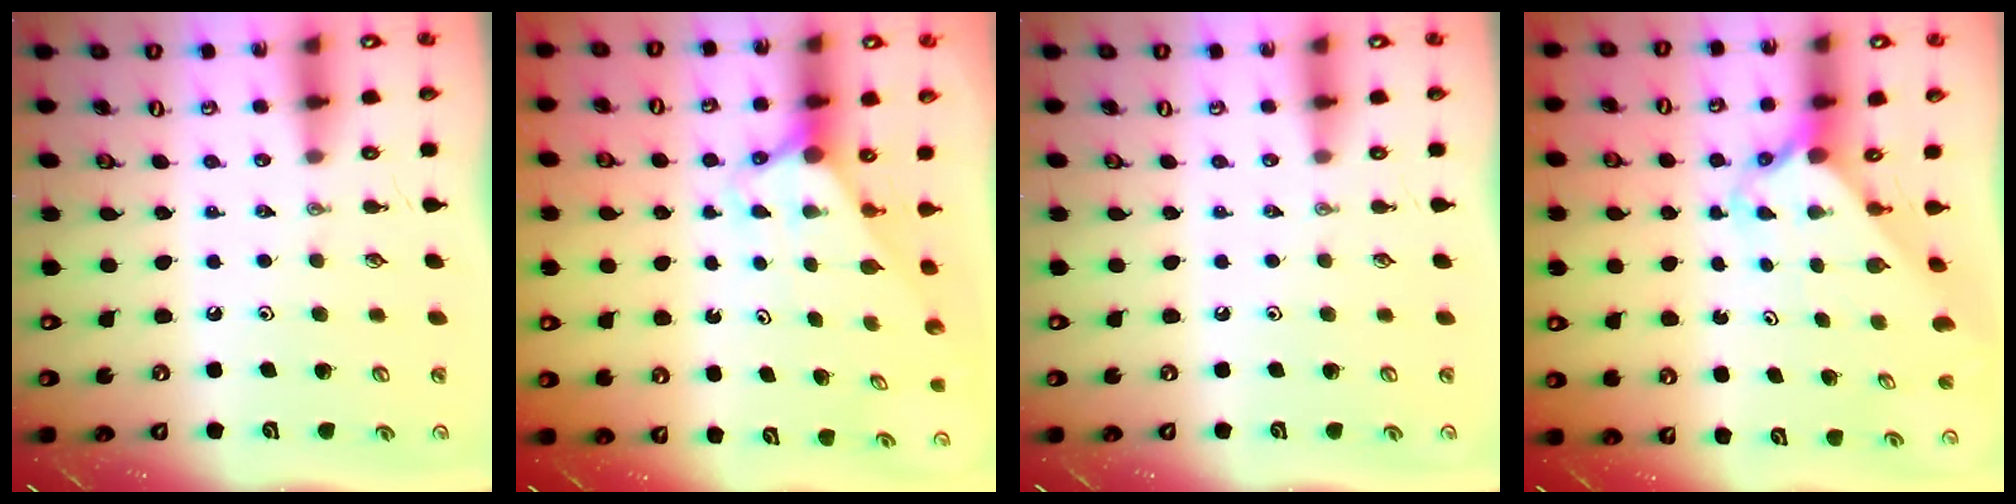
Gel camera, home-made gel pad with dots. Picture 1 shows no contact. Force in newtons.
{"total": 2.9, "press": 2.9, "slide": 0.0}
{"total": 0.0}
{"total": 2.4, "press": 2.4, "slide": 0.2}